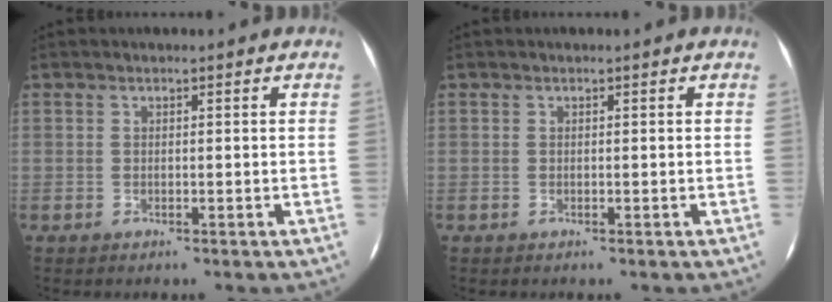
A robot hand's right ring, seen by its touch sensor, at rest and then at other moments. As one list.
[{"total": 0.0}]